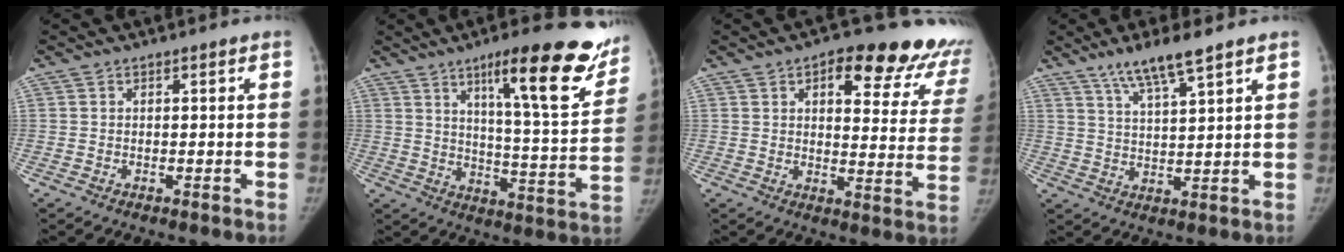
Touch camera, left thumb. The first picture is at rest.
{"total": 21.3, "force": [13.5, 4.0, 16.0], "torque": [-0.186, -0.064, 0.195]}
{"total": 20.2, "force": [13.8, 7.6, 12.6], "torque": [-0.107, -0.060, 0.158]}
{"total": 8.2, "force": [5.8, 0.8, 5.7], "torque": [-0.106, -0.028, 0.110]}